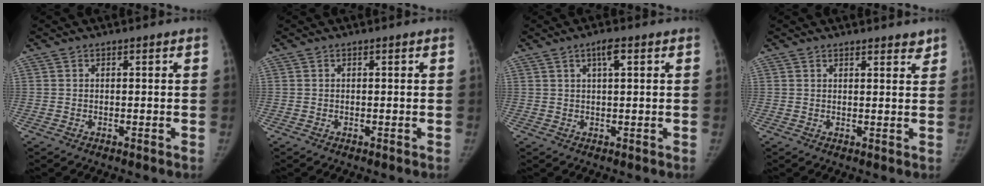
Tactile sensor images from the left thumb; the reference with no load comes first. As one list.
[{"total": 0.0}, {"total": 3.1, "force": [1.3, 0.7, 2.7], "torque": [-0.048, 0.002, 0.023]}, {"total": 2.6, "force": [2.3, 1.0, 0.7], "torque": [0.009, -0.013, 0.024]}]